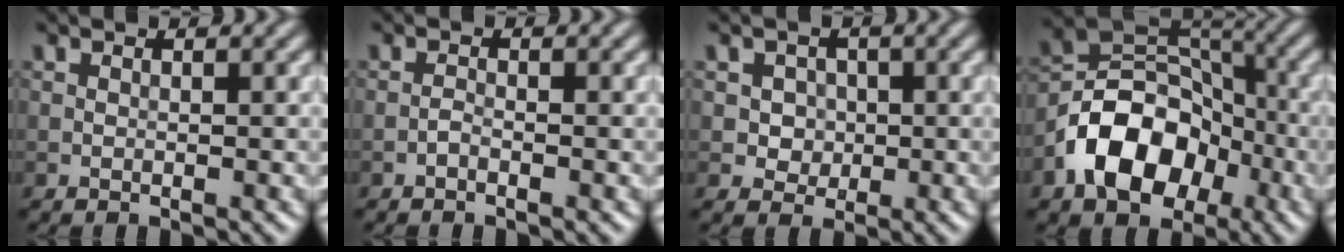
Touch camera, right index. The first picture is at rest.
{"total": 0.6, "force": [-0.5, 0.2, 0.4], "torque": [-0.008, 0.001, -0.012]}
{"total": 2.5, "force": [0.3, 2.3, 1.0], "torque": [-0.004, 0.000, 0.006]}
{"total": 9.4, "force": [-4.0, 6.4, 5.6], "torque": [-0.092, 0.002, -0.079]}